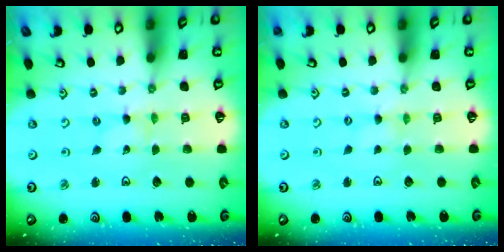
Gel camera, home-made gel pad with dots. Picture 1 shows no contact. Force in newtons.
{"total": 0.0}